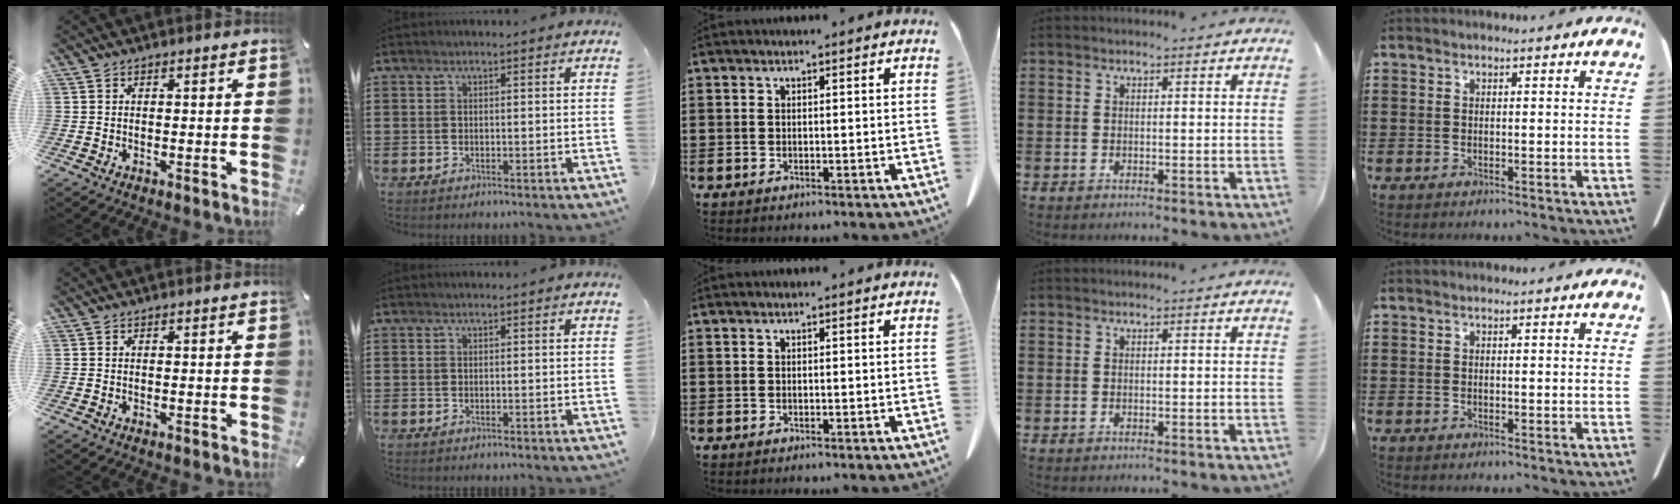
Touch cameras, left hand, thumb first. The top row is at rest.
{}